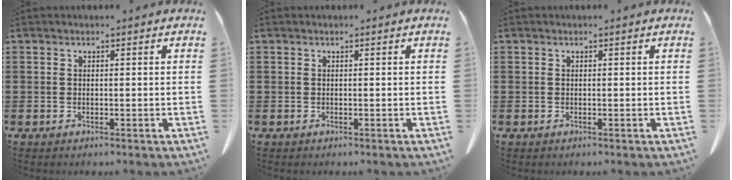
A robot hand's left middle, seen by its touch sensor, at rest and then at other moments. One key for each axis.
{"total": 0.0}
{"total": 0.0}